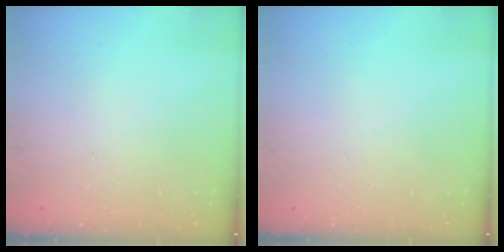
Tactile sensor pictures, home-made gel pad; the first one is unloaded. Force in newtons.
{"total": 0.0}